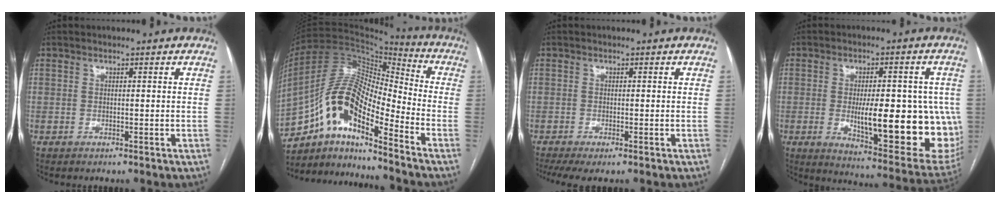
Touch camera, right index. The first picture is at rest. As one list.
[{"total": 15.5, "force": [-9.4, 4.0, 11.6], "torque": [-0.223, 0.037, -0.164]}, {"total": 4.6, "force": [-3.0, 1.0, 3.3], "torque": [-0.056, -0.013, -0.052]}, {"total": 20.3, "force": [-2.1, 6.6, 19.0], "torque": [-0.192, 0.003, -0.001]}]